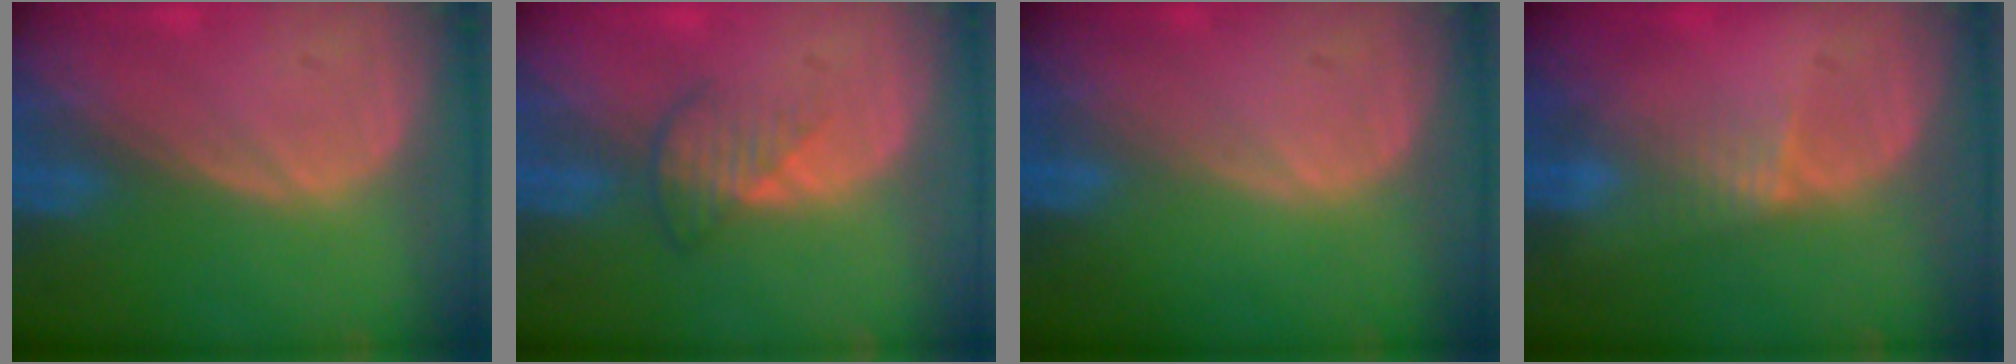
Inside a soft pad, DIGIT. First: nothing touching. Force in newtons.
{"total": 3.5, "press": 3.1, "slide": 1.6}
{"total": 0.0}
{"total": 2.3, "press": 2.1, "slide": 1.0}